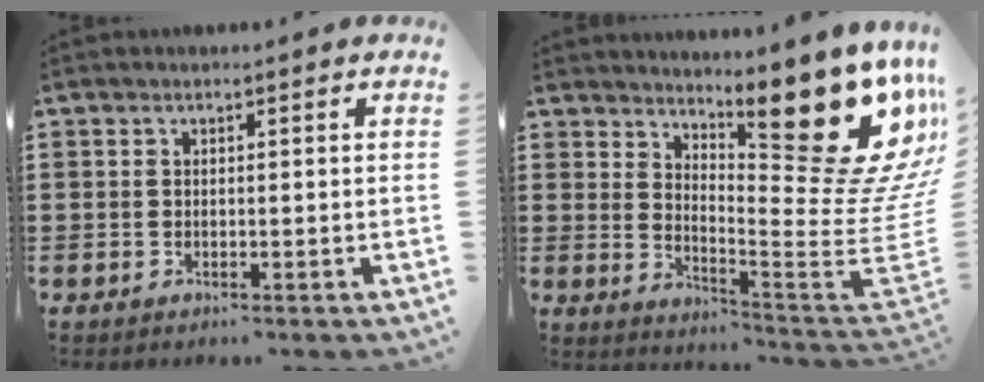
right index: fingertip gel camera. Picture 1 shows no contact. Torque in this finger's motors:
{"motor_torque": [0.83, 1.19, 0.83, 0.09]}